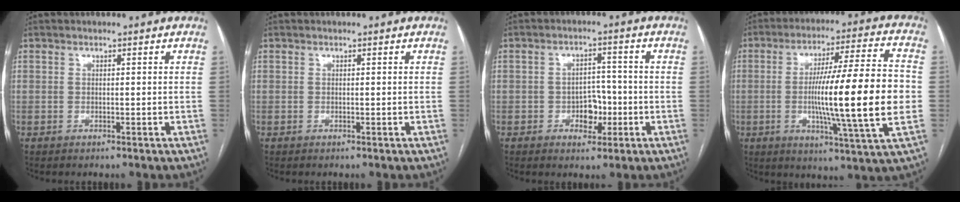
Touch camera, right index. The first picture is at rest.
{"total": 0.0}
{"total": 4.6, "force": [-1.4, 3.0, 3.2], "torque": [-0.041, 0.010, -0.017]}
{"total": 19.8, "force": [-1.9, -0.1, 19.7], "torque": [-0.307, 0.000, -0.036]}